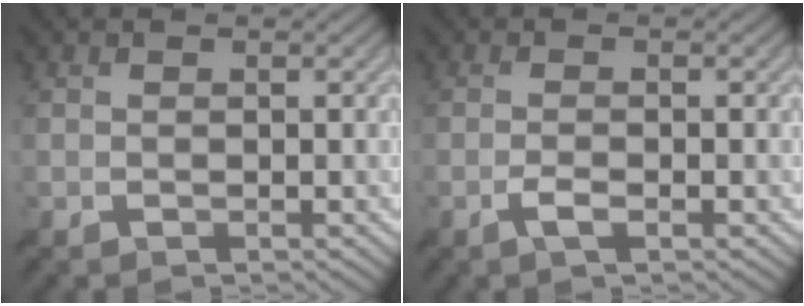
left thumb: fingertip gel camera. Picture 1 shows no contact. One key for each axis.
{"total": 1.8, "fx": -0.9, "fy": 0.4, "fz": 1.5, "tx": -0.026, "ty": 0.005, "tz": -0.020}